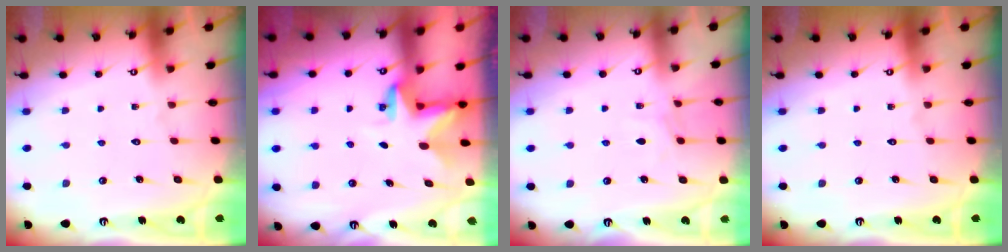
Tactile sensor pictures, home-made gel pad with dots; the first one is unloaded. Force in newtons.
{"total": 3.0, "press": 3.0, "slide": 0.1}
{"total": 4.3, "press": 4.3, "slide": 0.6}
{"total": 0.0}